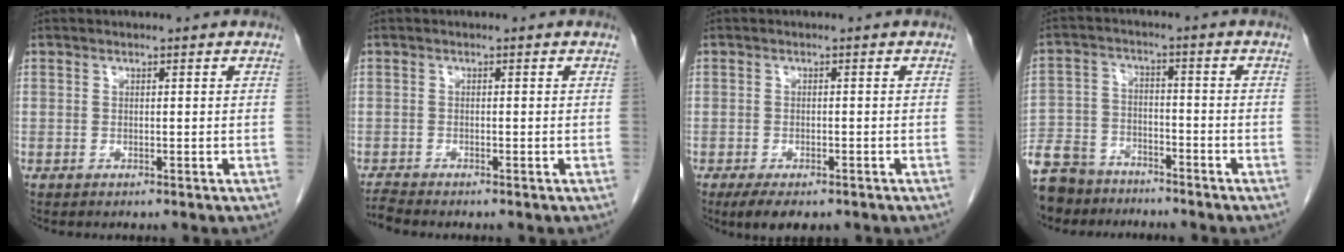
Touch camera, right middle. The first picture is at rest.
{"total": 1.7, "force": [-1.6, -0.6, 0.0], "torque": [-0.011, -0.012, -0.034]}
{"total": 5.2, "force": [-3.7, 2.2, 2.9], "torque": [-0.045, -0.008, -0.053]}
{"total": 14.2, "force": [-11.5, 7.1, 4.4], "torque": [-0.112, 0.003, -0.193]}